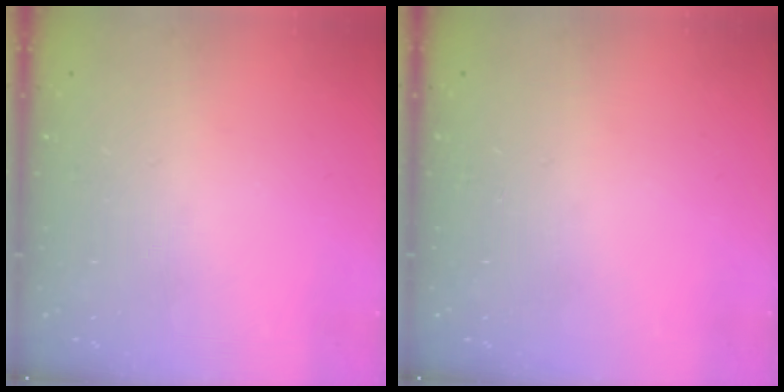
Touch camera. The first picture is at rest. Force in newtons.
{"total": 0.0}